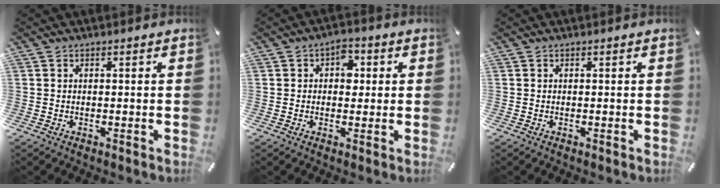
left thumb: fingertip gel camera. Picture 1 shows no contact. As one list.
[{"total": 4.5, "force": [0.6, 3.3, 3.0], "torque": [-0.023, -0.004, -0.001]}, {"total": 0.0}]